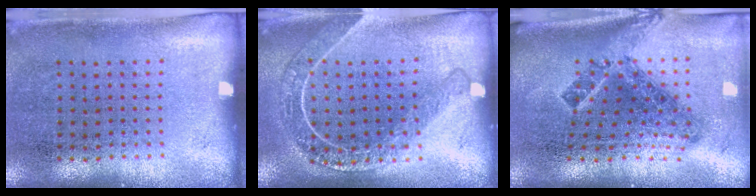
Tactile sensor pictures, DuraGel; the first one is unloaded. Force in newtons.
{"total": 1.8, "press": 1.6, "slide": 0.8}
{"total": 2.0, "press": 1.4, "slide": 1.4}